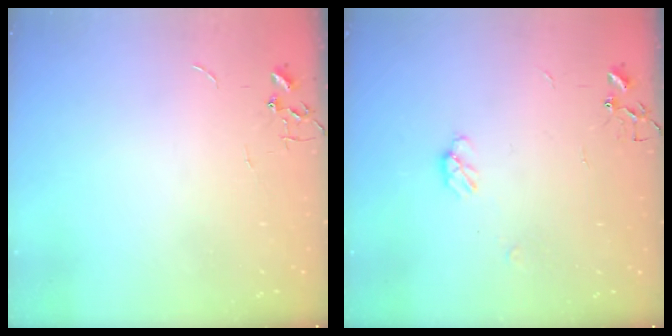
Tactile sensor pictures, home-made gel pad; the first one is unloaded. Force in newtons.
{"total": 4.1, "press": 4.0, "slide": 0.3}